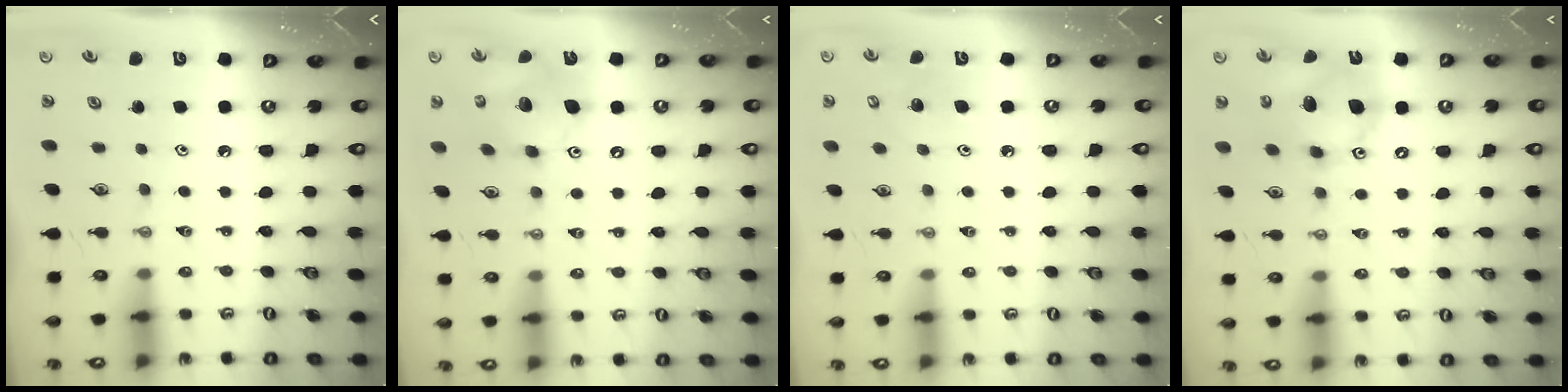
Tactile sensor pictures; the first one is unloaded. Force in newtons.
{"total": 13.3, "press": 13.0, "slide": 2.5}
{"total": 7.5, "press": 7.4, "slide": 1.1}
{"total": 14.0, "press": 13.8, "slide": 2.5}